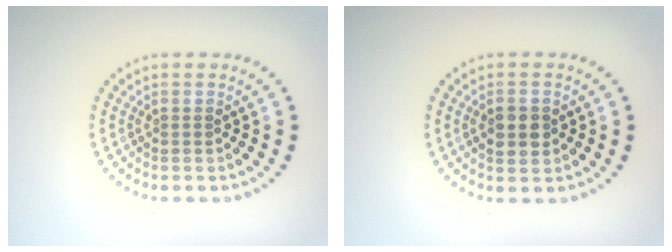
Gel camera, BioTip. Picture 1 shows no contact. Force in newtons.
{"total": 2.8, "press": 2.8, "slide": 0.1}